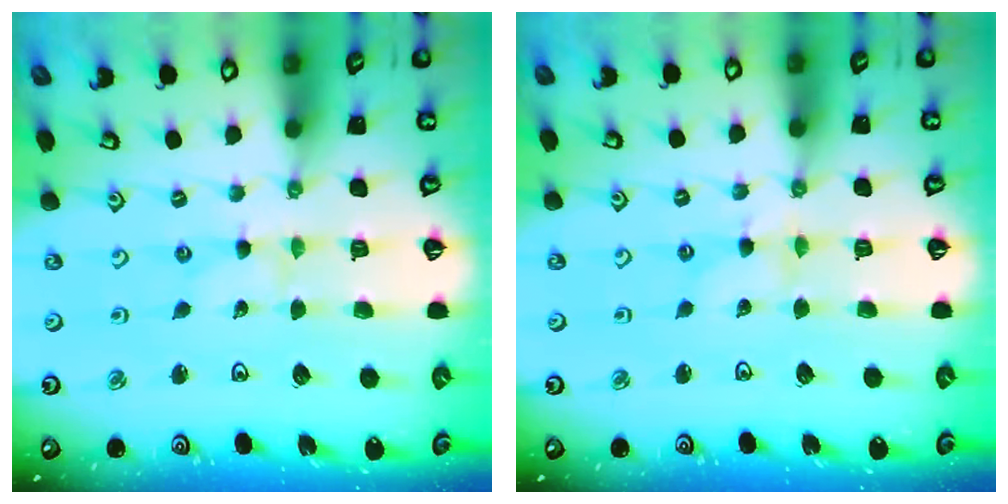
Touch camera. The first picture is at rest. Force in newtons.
{"total": 1.1, "press": 1.1, "slide": 0.1}